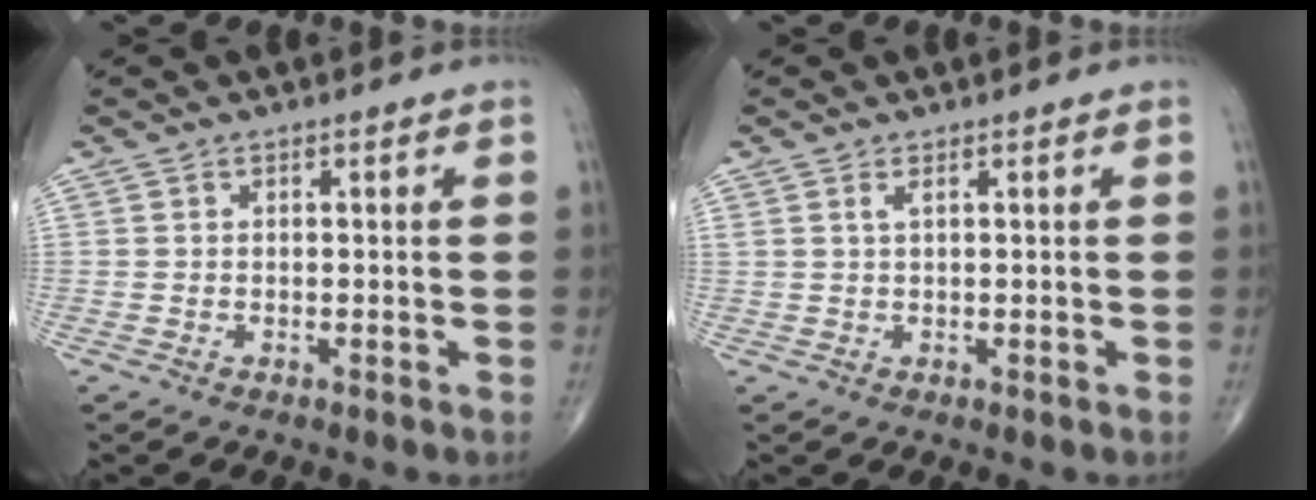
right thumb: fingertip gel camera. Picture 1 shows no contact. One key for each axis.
{"total": 1.0, "fx": 0.5, "fy": 0.2, "fz": 0.8, "tx": -0.021, "ty": 0.003, "tz": 0.012}